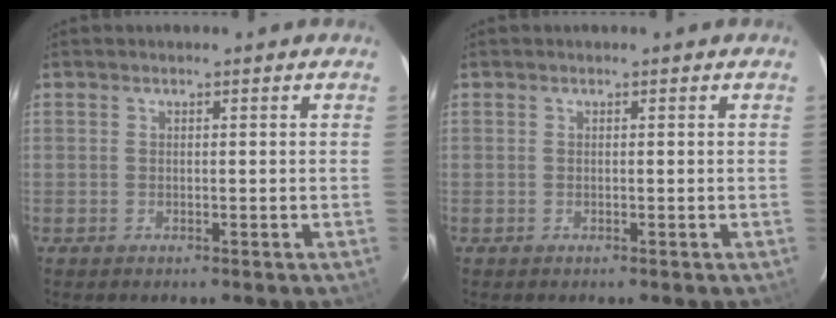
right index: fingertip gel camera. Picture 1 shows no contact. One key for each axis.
{"total": 0.0}